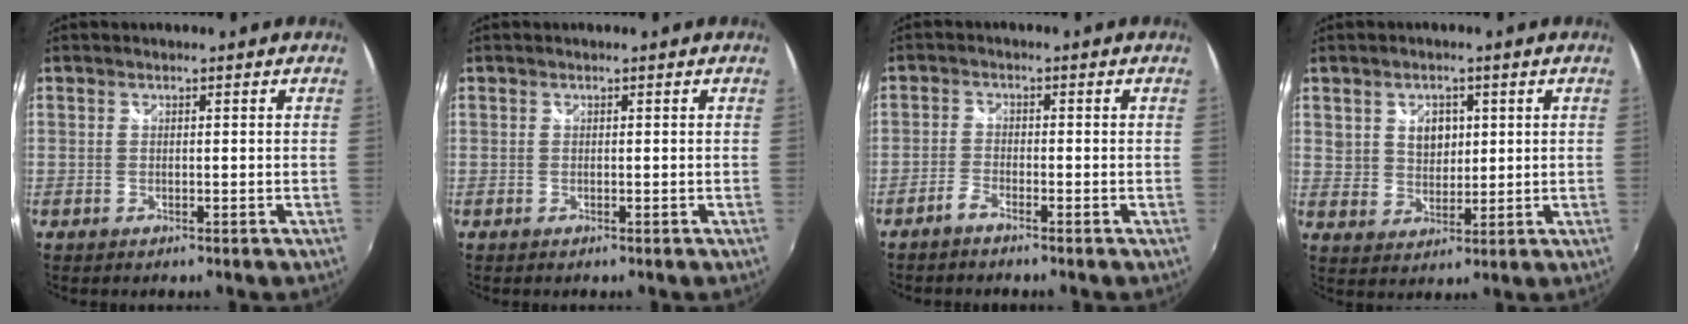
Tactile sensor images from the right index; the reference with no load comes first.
{"total": 0.0}
{"total": 2.1, "force": [-1.8, 0.4, 0.9], "torque": [-0.030, 0.004, -0.040]}
{"total": 6.0, "force": [2.1, 4.8, 3.0], "torque": [-0.042, 0.007, 0.044]}